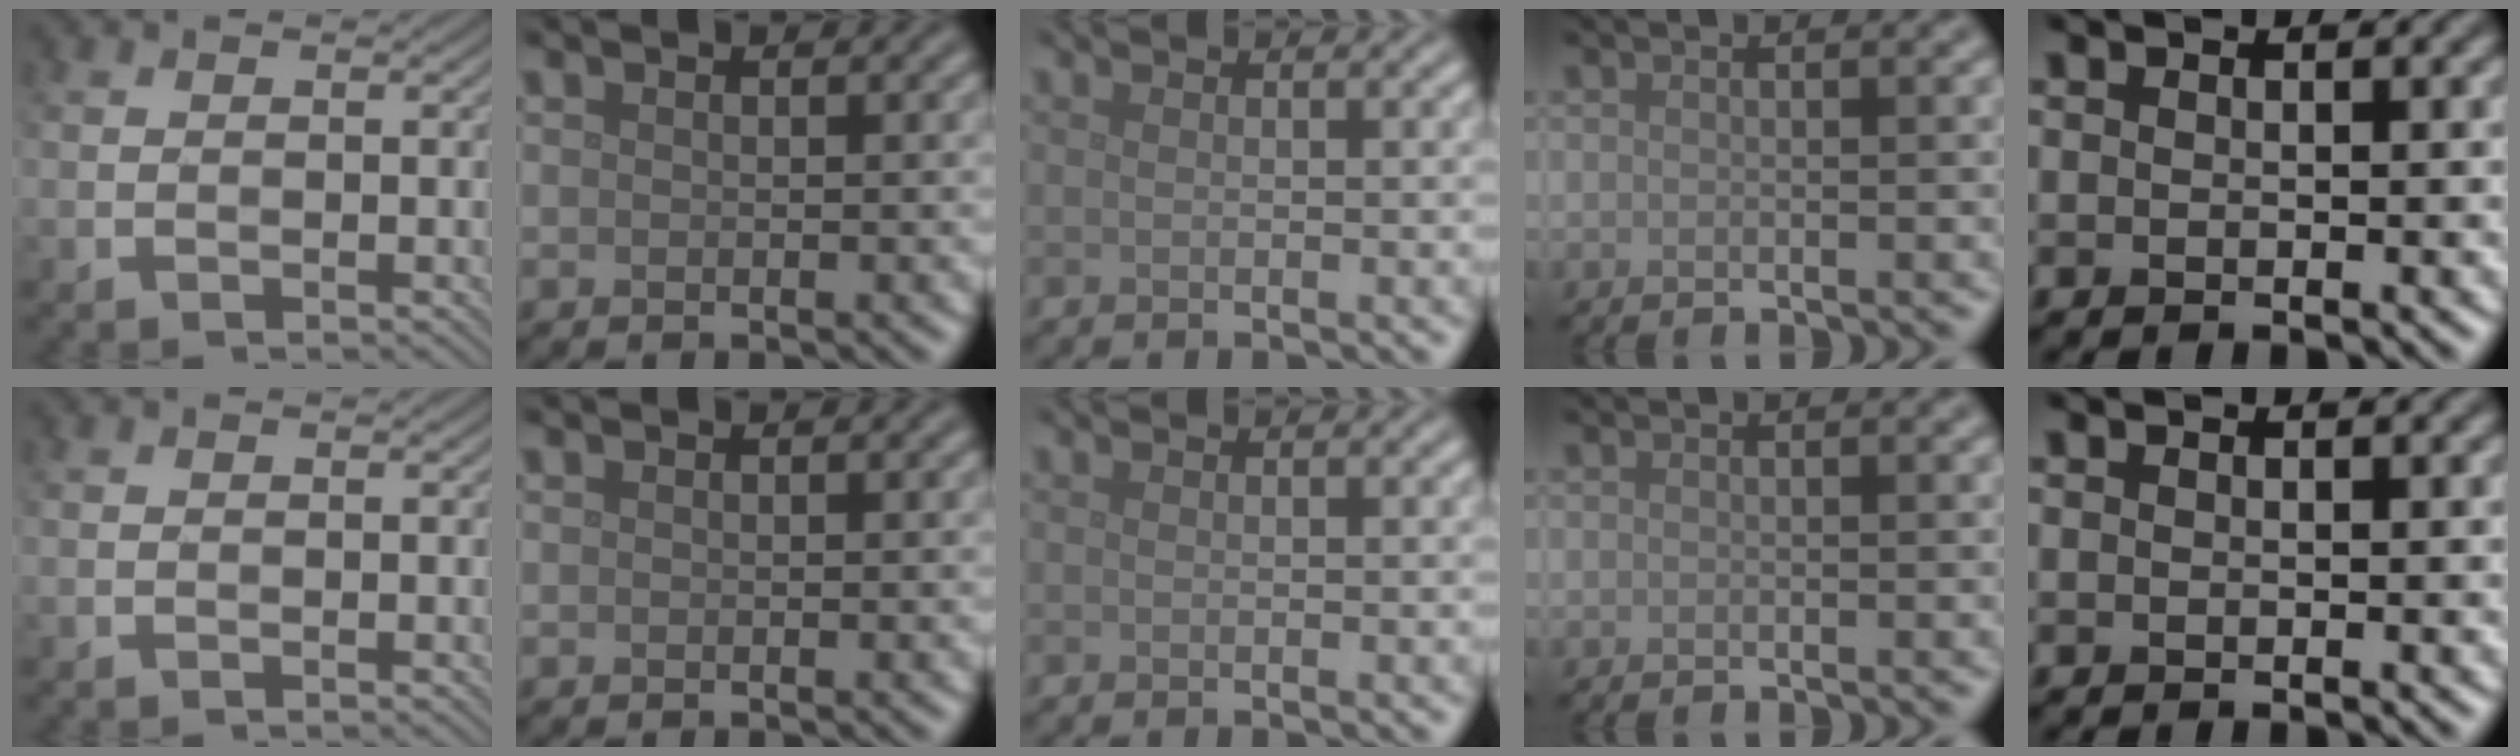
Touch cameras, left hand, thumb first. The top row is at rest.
{}